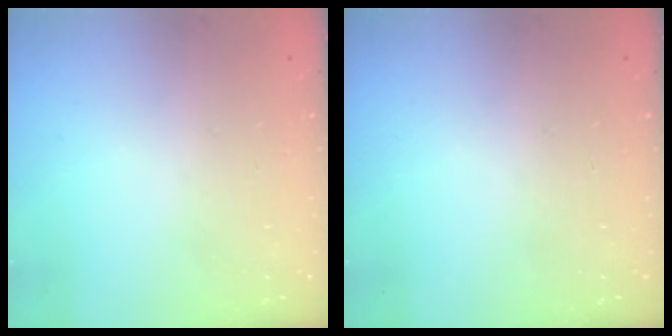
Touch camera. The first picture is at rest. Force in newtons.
{"total": 0.0}